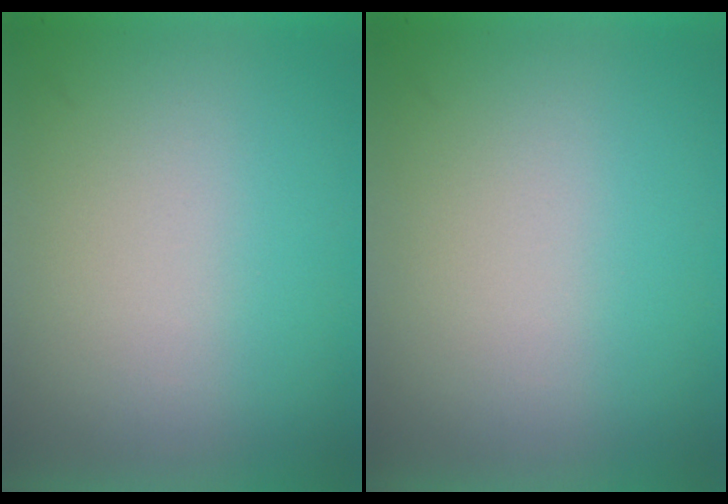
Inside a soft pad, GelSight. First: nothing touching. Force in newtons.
{"total": 0.0}